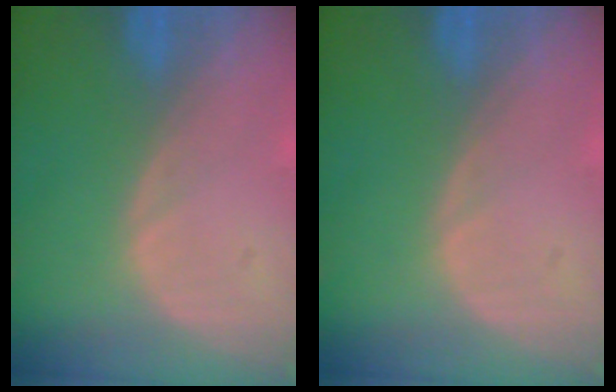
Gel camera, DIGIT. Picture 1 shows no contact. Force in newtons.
{"total": 0.0}